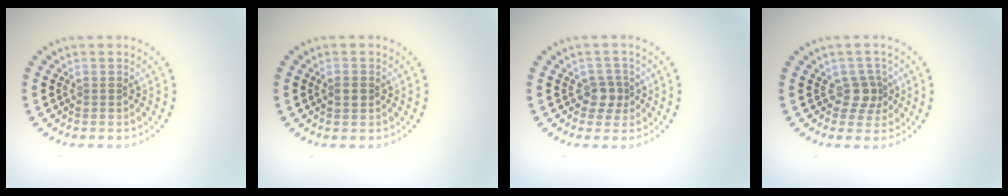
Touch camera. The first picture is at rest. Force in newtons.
{"total": 1.4, "press": 1.4, "slide": 0.0}
{"total": 1.8, "press": 1.5, "slide": 1.0}
{"total": 2.0, "press": 1.5, "slide": 1.3}